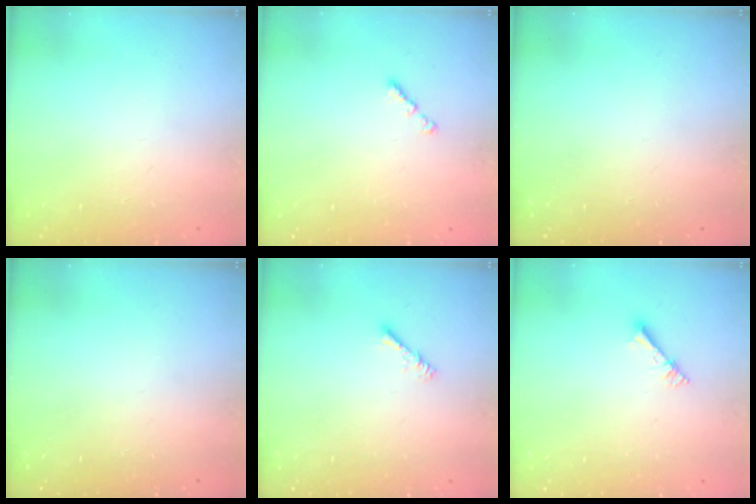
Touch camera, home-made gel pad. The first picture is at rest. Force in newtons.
{"total": 1.1, "press": 1.0, "slide": 0.4}
{"total": 0.0}
{"total": 0.0}
{"total": 2.4, "press": 2.4, "slide": 0.3}
{"total": 3.4, "press": 3.4, "slide": 0.3}